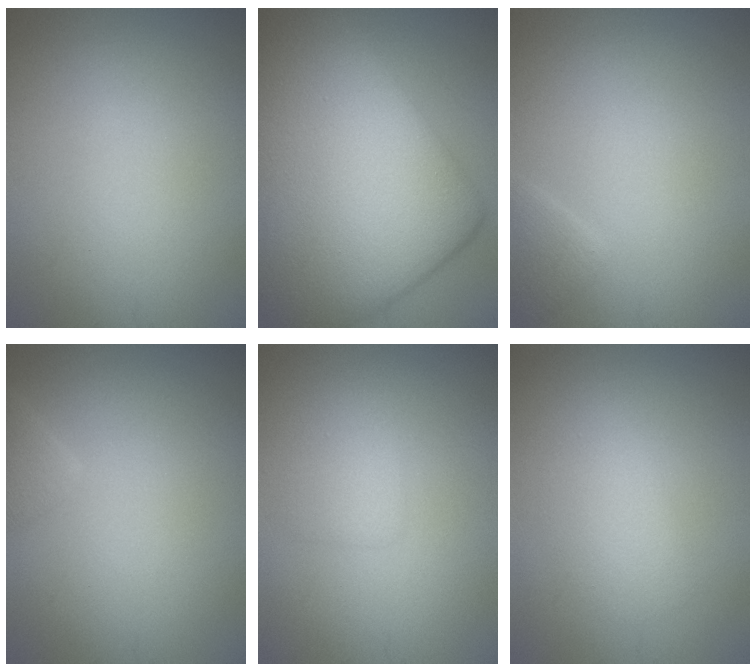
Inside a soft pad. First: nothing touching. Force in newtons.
{"total": 18.5, "press": 18.5, "slide": 0.0}
{"total": 1.4, "press": 1.4, "slide": 0.1}
{"total": 1.4, "press": 1.4, "slide": 0.1}
{"total": 1.8, "press": 1.8, "slide": 0.0}
{"total": 2.3, "press": 2.3, "slide": 0.2}